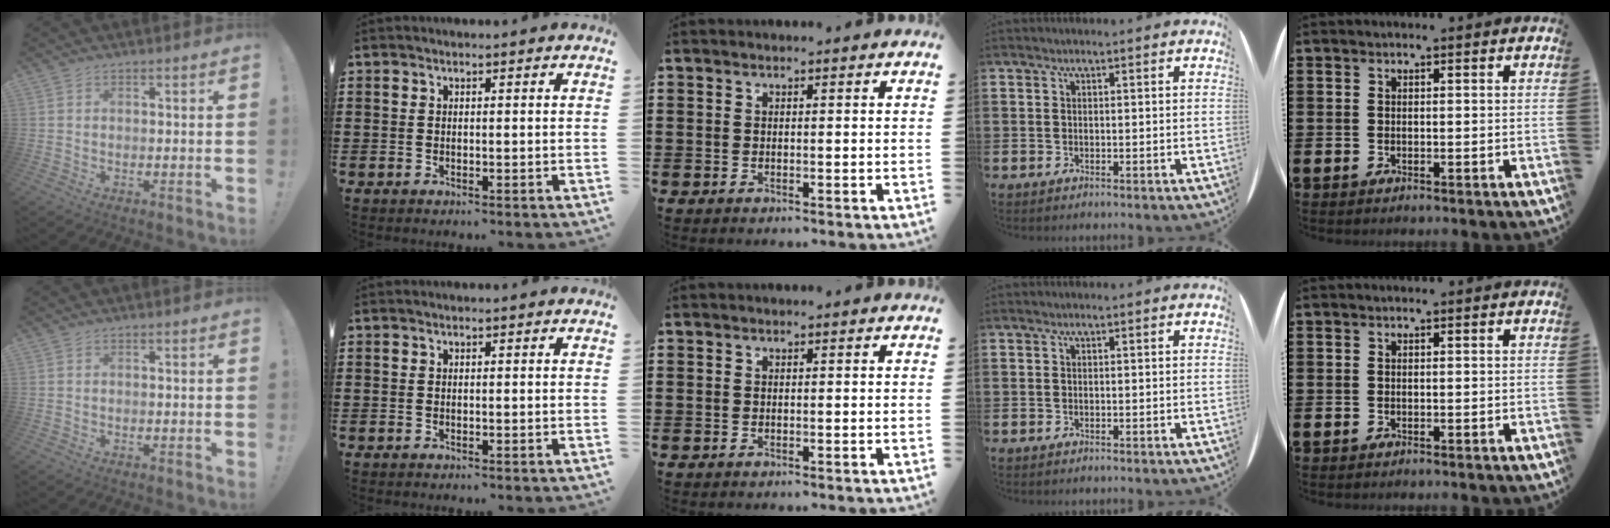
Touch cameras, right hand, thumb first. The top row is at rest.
{}